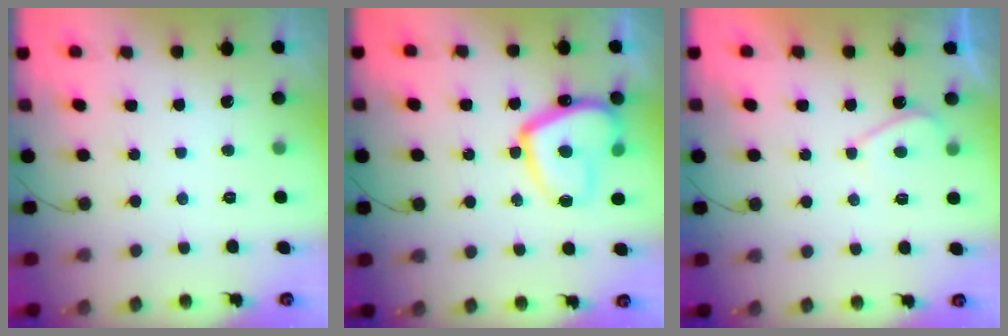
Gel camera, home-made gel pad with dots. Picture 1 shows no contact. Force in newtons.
{"total": 15.4, "press": 15.3, "slide": 1.7}
{"total": 2.9, "press": 2.9, "slide": 0.4}